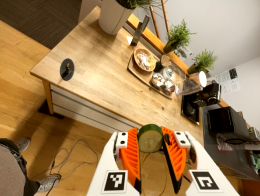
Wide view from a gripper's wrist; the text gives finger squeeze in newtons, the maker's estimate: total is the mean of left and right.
{"total": 9.2, "left": 9.6, "right": 8.7}